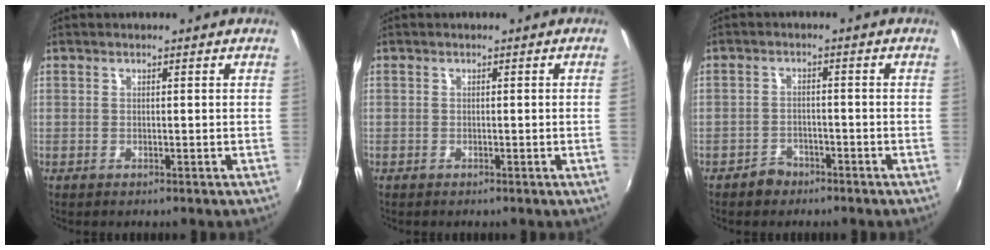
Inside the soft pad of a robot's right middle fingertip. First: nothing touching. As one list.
[{"total": 0.5, "force": [-0.1, -0.3, 0.4], "torque": [-0.005, -0.002, -0.004]}, {"total": 3.4, "force": [-2.6, 2.1, 0.5], "torque": [-0.018, 0.006, -0.042]}]